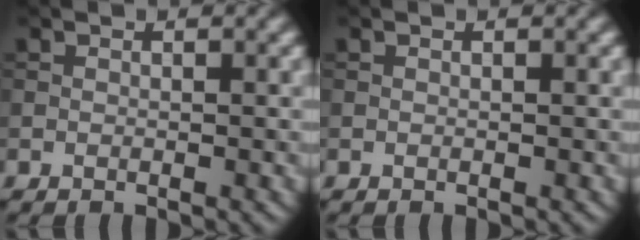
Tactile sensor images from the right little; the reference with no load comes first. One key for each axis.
{"total": 0.0}